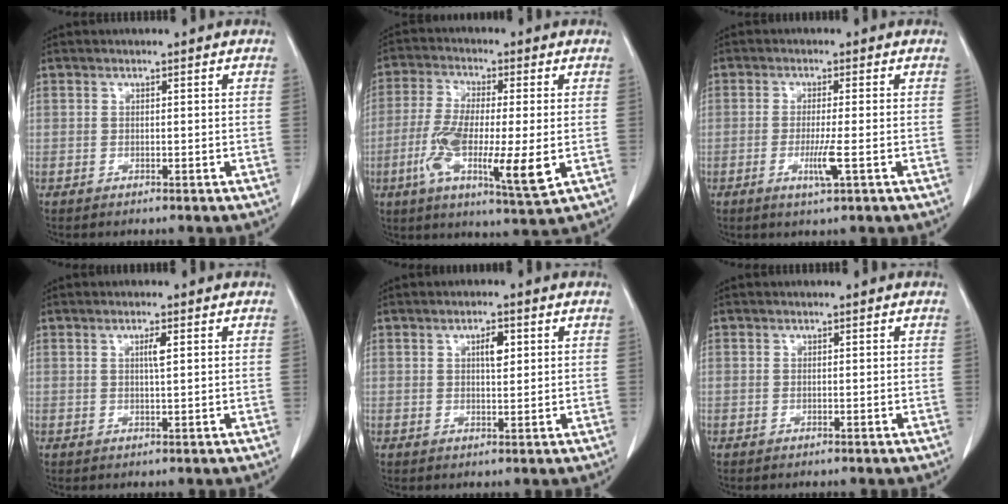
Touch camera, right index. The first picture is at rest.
{"total": 13.6, "force": [-2.9, 2.1, 13.1], "torque": [-0.241, -0.023, -0.052]}
{"total": 3.7, "force": [-1.2, -0.4, 3.5], "torque": [-0.070, -0.010, -0.022]}
{"total": 1.7, "force": [0.5, 0.0, 1.6], "torque": [-0.030, 0.001, 0.008]}
{"total": 2.8, "force": [1.0, 0.9, 2.5], "torque": [-0.041, 0.001, 0.016]}
{"total": 0.0}